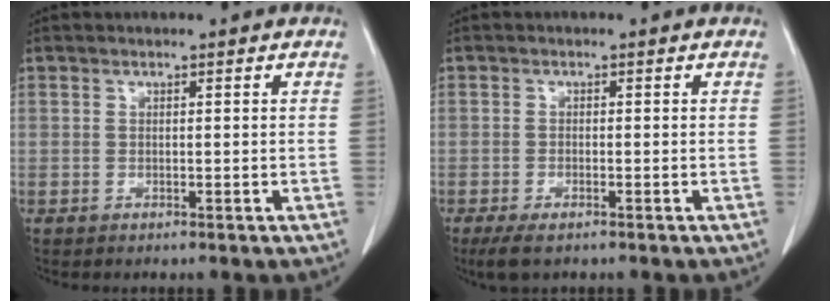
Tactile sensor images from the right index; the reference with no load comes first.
{"total": 3.5, "force": [-2.4, 1.0, 2.3], "torque": [-0.046, -0.007, -0.035]}